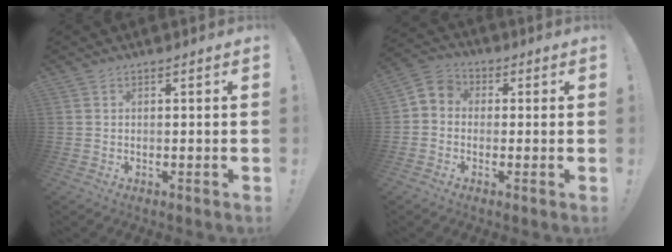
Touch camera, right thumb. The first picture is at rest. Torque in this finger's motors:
{"motor_torque": [1.07, 1.05, 0.50, -0.29, -0.04]}